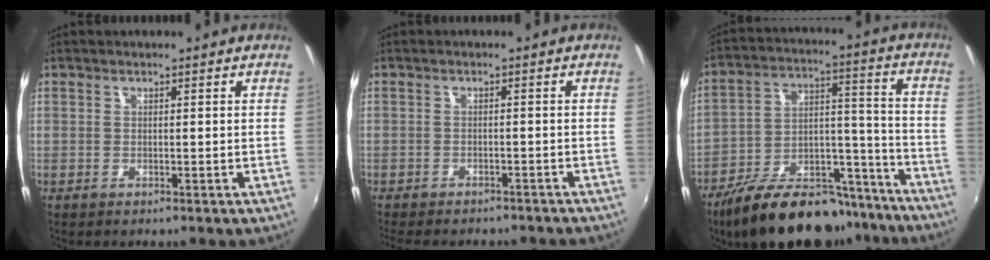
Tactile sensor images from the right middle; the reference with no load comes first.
{"total": 10.2, "force": [-8.8, 2.9, 4.2], "torque": [-0.094, -0.021, -0.120]}
{"total": 22.3, "force": [-17.2, 9.4, 10.6], "torque": [-0.180, 0.033, -0.245]}